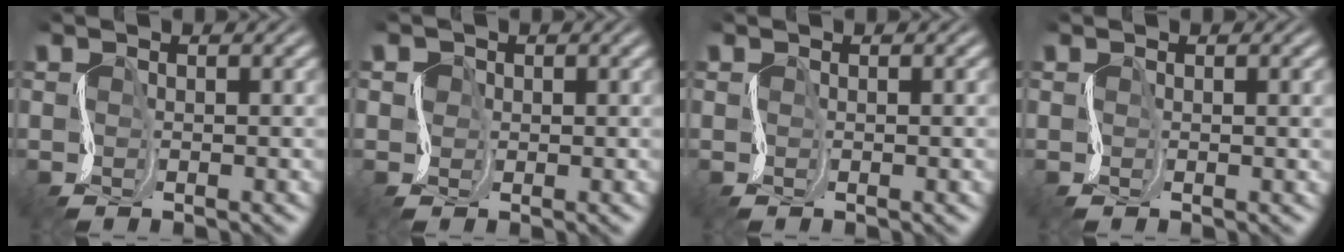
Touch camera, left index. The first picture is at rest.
{"total": 1.3, "force": [0.3, 1.2, -0.1], "torque": [0.005, 0.002, 0.006]}
{"total": 0.6, "force": [0.0, 0.2, 0.5], "torque": [-0.006, -0.001, 0.001]}
{"total": 1.3, "force": [0.2, 0.5, 1.2], "torque": [-0.014, 0.000, 0.003]}